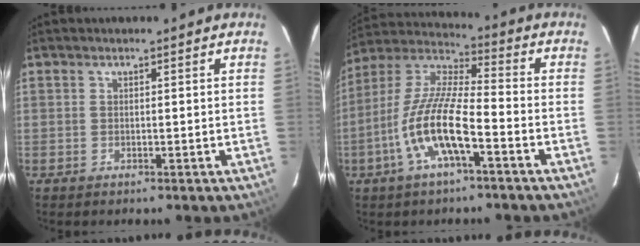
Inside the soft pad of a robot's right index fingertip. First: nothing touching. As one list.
[{"total": 13.1, "force": [-5.6, 2.8, 11.5], "torque": [-0.237, -0.003, -0.112]}]